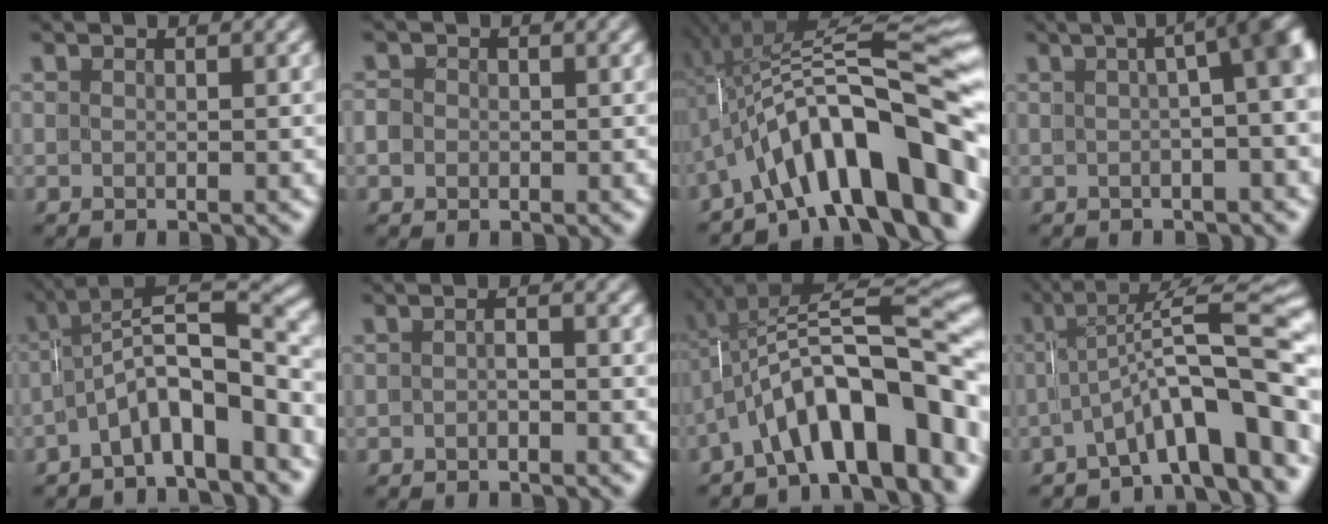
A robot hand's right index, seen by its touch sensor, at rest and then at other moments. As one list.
[{"total": 2.1, "force": [-0.7, 1.9, 0.5], "torque": [-0.018, -0.004, -0.016]}, {"total": 14.3, "force": [-1.4, 5.5, 13.2], "torque": [-0.200, 0.012, -0.015]}, {"total": 6.5, "force": [0.3, 1.5, 6.3], "torque": [-0.051, 0.024, 0.000]}, {"total": 8.2, "force": [-2.5, 3.8, 6.8], "torque": [-0.088, -0.003, -0.039]}, {"total": 1.0, "force": [-0.7, 0.4, 0.6], "torque": [-0.007, 0.002, -0.015]}, {"total": 10.0, "force": [-1.8, 3.8, 9.1], "torque": [-0.142, 0.004, -0.027]}, {"total": 9.3, "force": [-2.5, 2.4, 8.6], "torque": [-0.119, -0.004, -0.028]}]